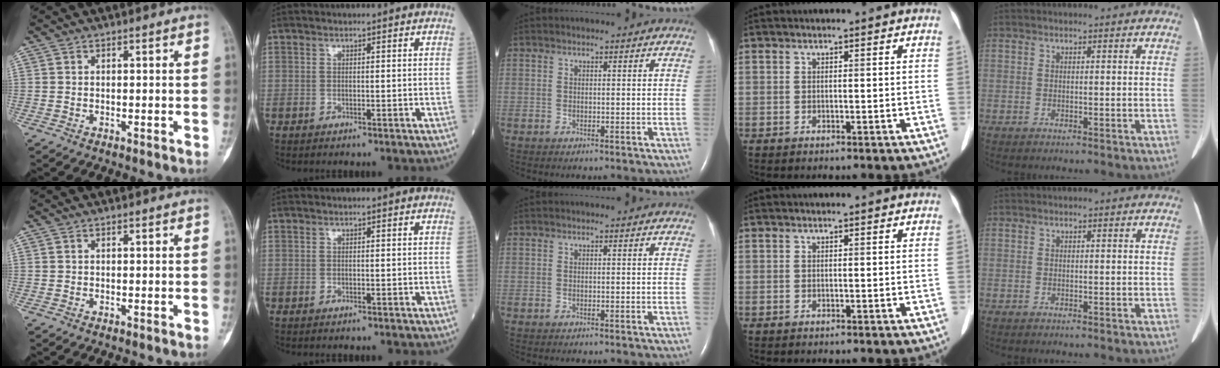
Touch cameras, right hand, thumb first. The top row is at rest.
{}